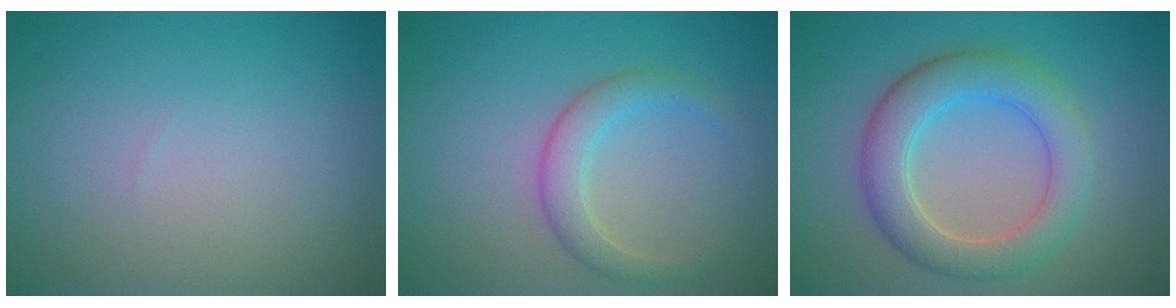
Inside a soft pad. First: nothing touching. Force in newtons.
{"total": 2.7, "press": 2.7, "slide": 0.2}
{"total": 5.6, "press": 5.6, "slide": 0.3}